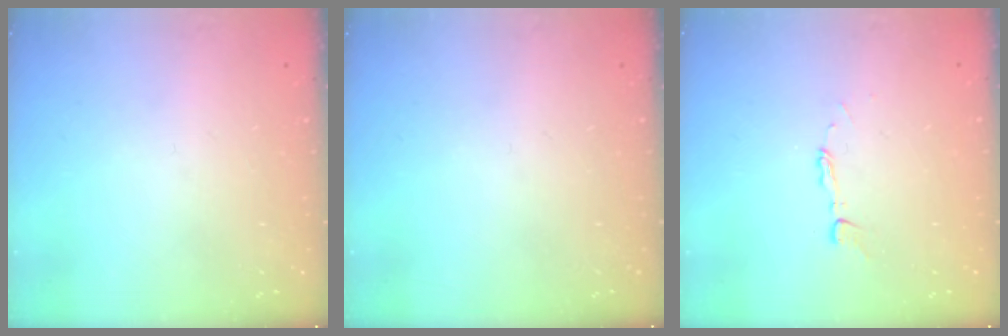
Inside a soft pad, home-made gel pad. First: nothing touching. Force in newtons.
{"total": 0.0}
{"total": 2.9, "press": 2.9, "slide": 0.2}